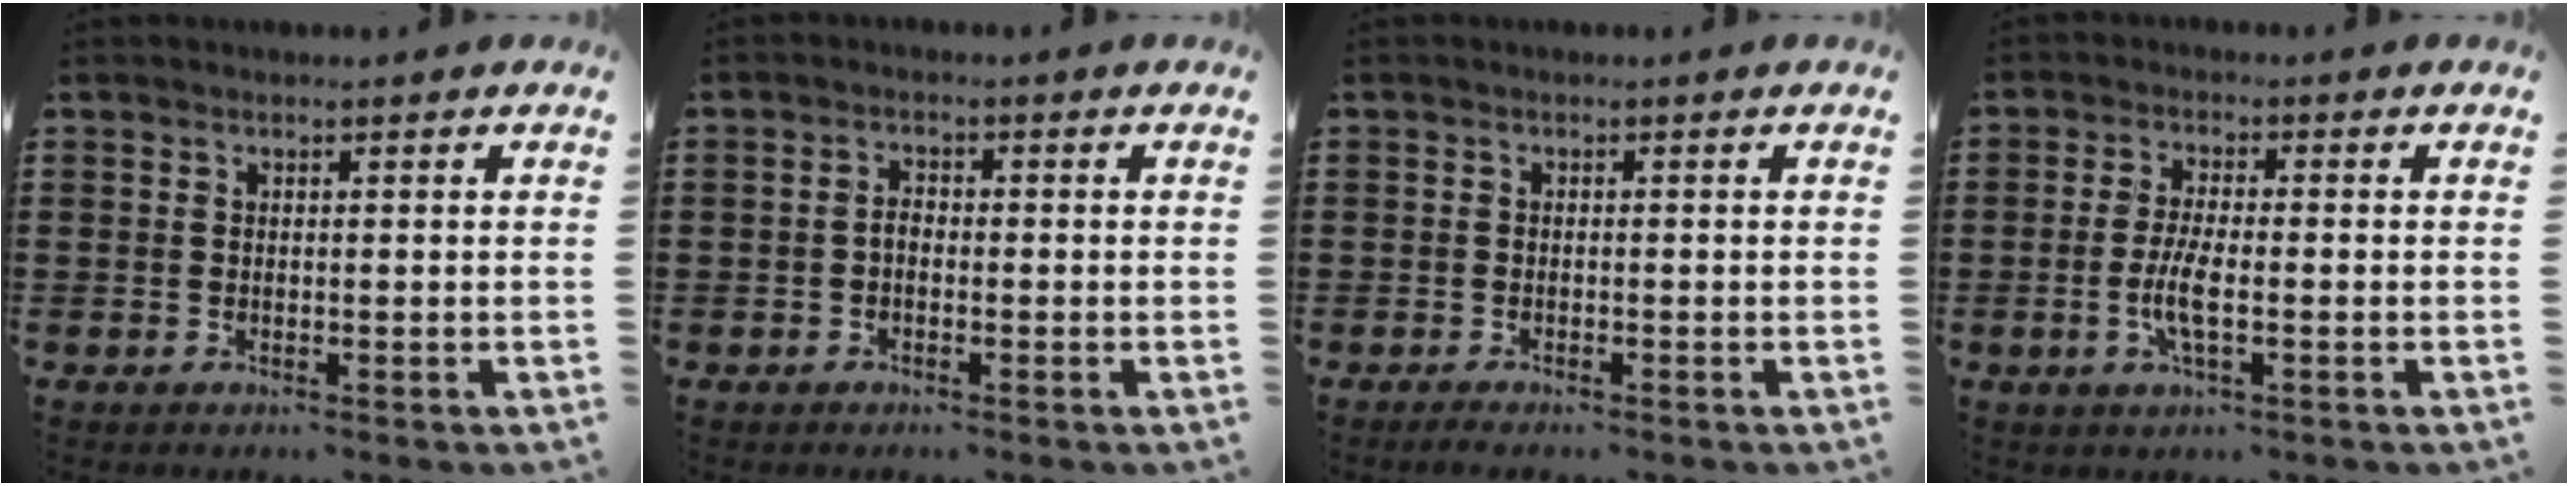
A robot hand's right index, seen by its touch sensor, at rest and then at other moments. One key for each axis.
{"total": 1.6, "fx": -0.6, "fy": 0.9, "fz": 1.1, "tx": -0.029, "ty": 0.000, "tz": -0.015}
{"total": 0.9, "fx": -0.9, "fy": 0.0, "fz": 0.1, "tx": -0.004, "ty": -0.002, "tz": -0.016}
{"total": 4.7, "fx": -1.3, "fy": 1.0, "fz": 4.4, "tx": -0.096, "ty": -0.008, "tz": -0.029}